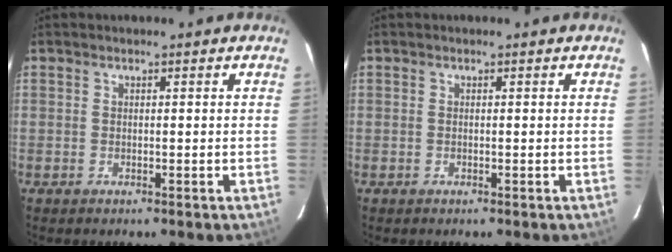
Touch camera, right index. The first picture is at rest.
{"total": 0.0}